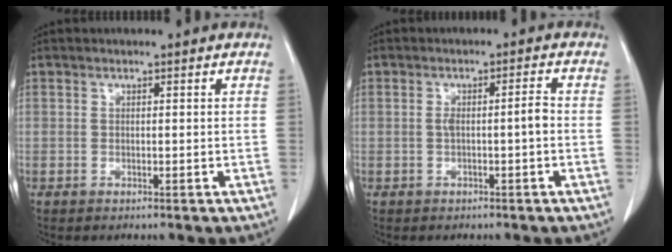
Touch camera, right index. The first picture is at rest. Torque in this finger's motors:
{"motor_torque": [0.37, 0.00, 0.06, 0.04]}